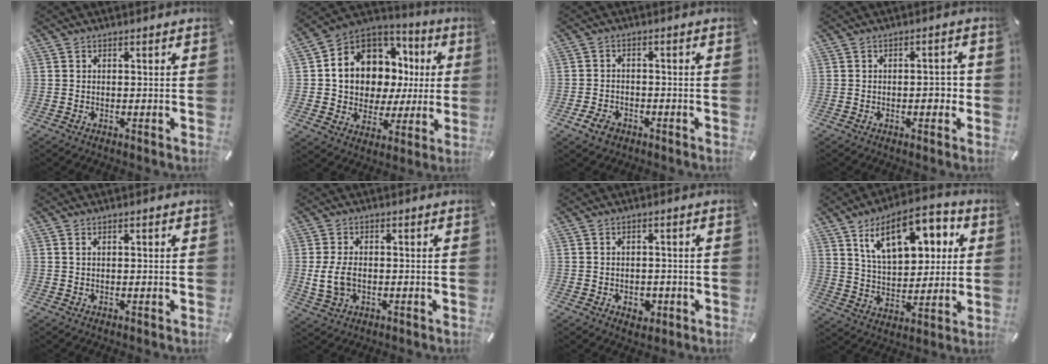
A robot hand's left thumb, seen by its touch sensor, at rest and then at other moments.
{"total": 11.4, "force": [3.6, 9.7, 4.8], "torque": [-0.094, -0.047, 0.074]}
{"total": 3.7, "force": [-2.3, 2.6, 1.3], "torque": [-0.033, 0.010, -0.047]}
{"total": 3.9, "force": [-0.7, 2.0, 3.2], "torque": [-0.041, 0.002, -0.017]}
{"total": 1.0, "force": [0.3, 0.4, 0.9], "torque": [-0.017, 0.002, 0.004]}
{"total": 6.3, "force": [-0.6, 4.3, 4.6], "torque": [-0.104, 0.002, -0.011]}
{"total": 3.2, "force": [-0.9, 2.6, 1.7], "torque": [-0.020, 0.003, -0.015]}
{"total": 17.2, "force": [8.3, 9.5, 11.7], "torque": [-0.188, -0.016, 0.144]}